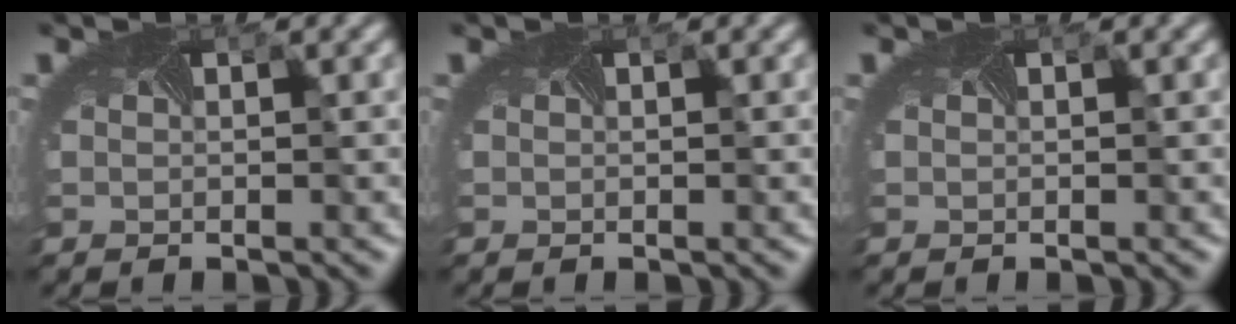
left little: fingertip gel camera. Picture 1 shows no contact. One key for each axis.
{"total": 0.0}
{"total": 0.0}